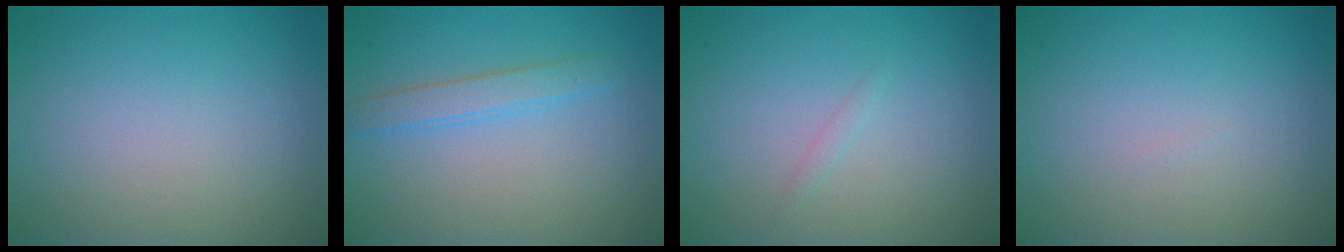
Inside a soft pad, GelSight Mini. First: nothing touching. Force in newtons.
{"total": 2.0, "press": 2.0, "slide": 0.2}
{"total": 0.5, "press": 0.5, "slide": 0.0}
{"total": 0.0}